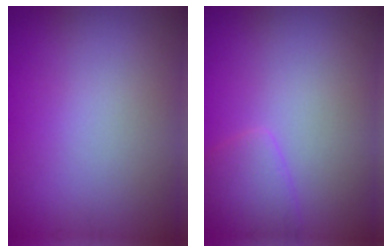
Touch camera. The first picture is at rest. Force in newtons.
{"total": 2.1, "press": 2.1, "slide": 0.2}